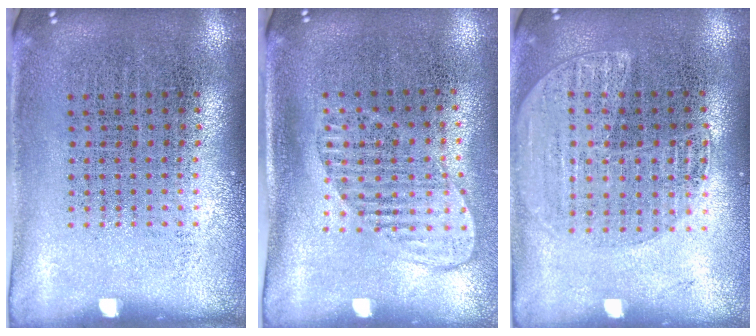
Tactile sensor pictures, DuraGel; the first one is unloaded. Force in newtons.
{"total": 1.4, "press": 1.2, "slide": 0.8}
{"total": 1.5, "press": 1.4, "slide": 0.4}